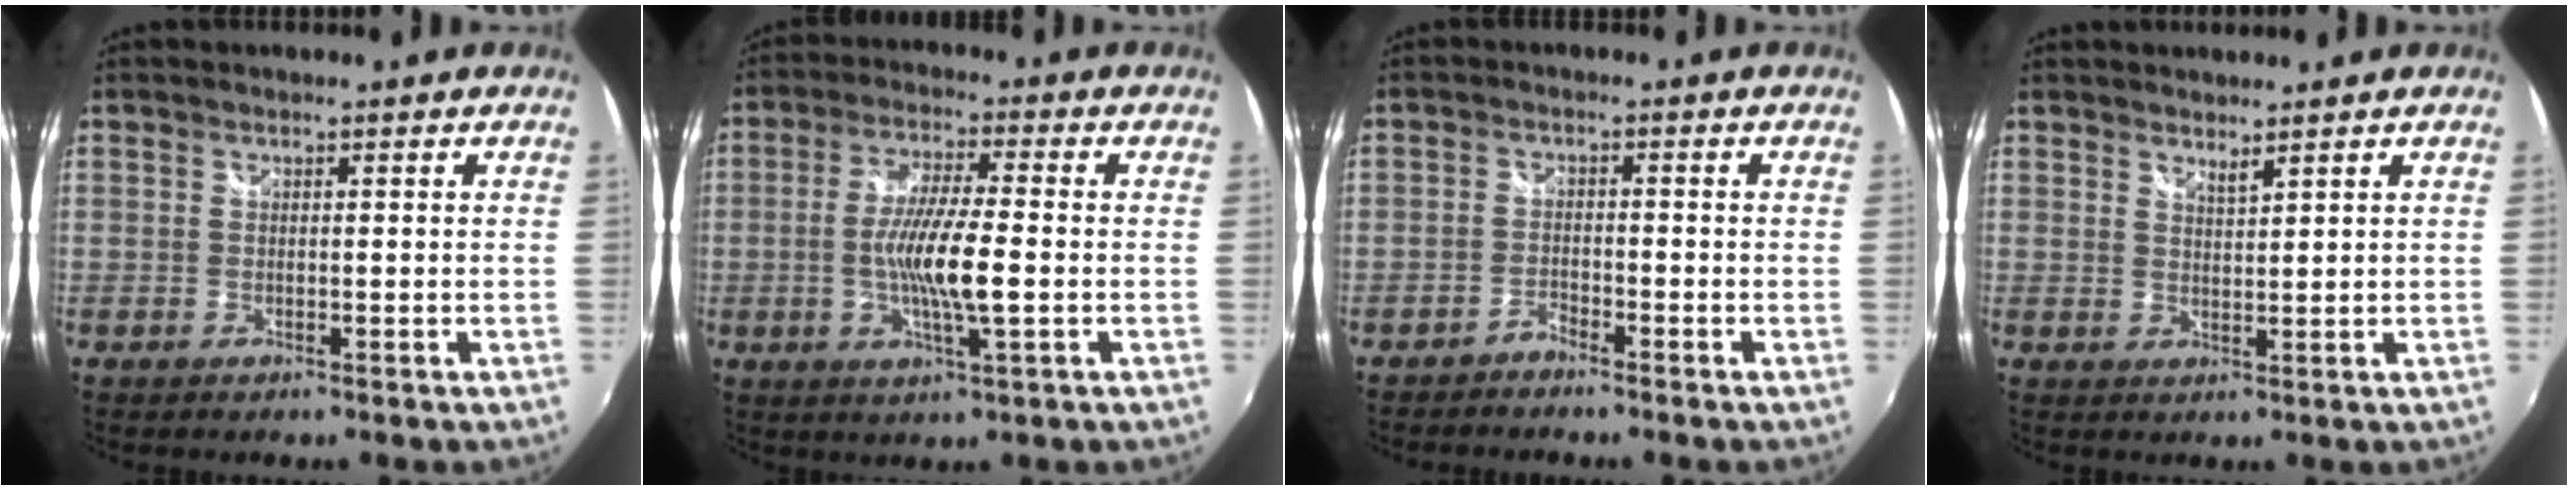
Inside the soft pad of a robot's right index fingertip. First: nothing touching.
{"total": 8.8, "force": [-1.5, 1.0, 8.6], "torque": [-0.161, -0.007, -0.030]}
{"total": 1.9, "force": [-1.8, 0.3, 0.3], "torque": [-0.013, 0.000, -0.037]}
{"total": 1.9, "force": [1.7, 0.1, 0.7], "torque": [-0.011, 0.000, 0.029]}